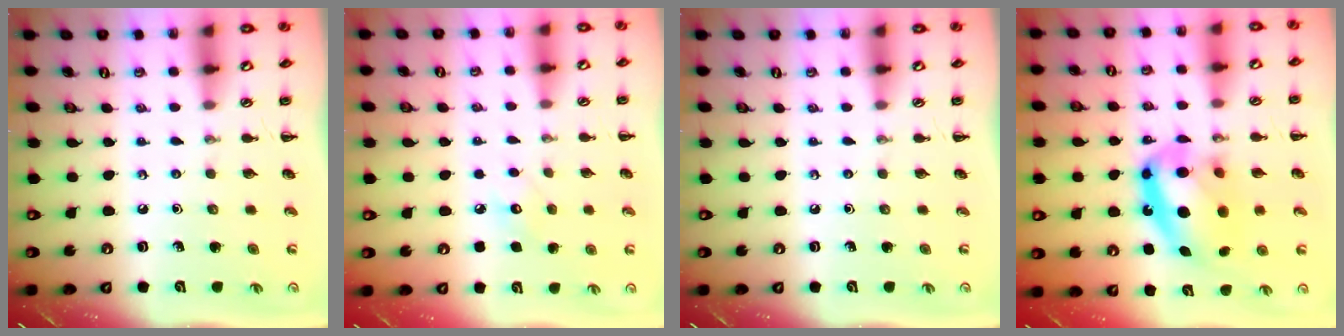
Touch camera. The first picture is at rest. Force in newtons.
{"total": 6.7, "press": 6.4, "slide": 1.7}
{"total": 0.0}
{"total": 16.9, "press": 16.4, "slide": 4.0}